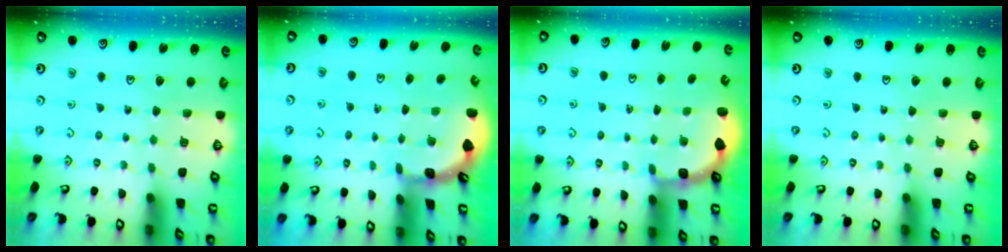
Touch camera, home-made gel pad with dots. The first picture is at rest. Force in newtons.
{"total": 1.6, "press": 1.5, "slide": 0.3}
{"total": 2.7, "press": 2.3, "slide": 1.4}
{"total": 0.0}